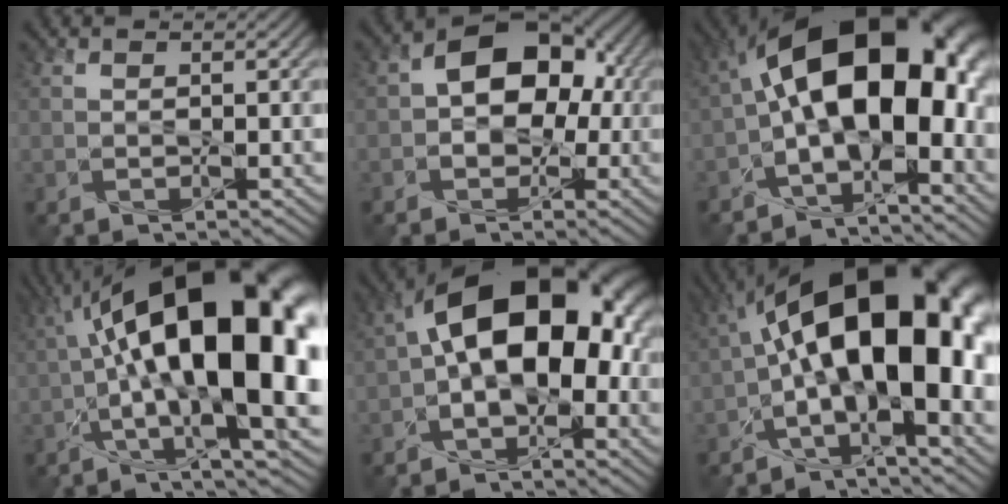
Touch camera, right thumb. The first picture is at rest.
{"total": 10.0, "force": [0.4, 7.2, 7.0], "torque": [-0.083, 0.009, -0.008]}
{"total": 19.3, "force": [-0.3, 10.6, 16.2], "torque": [-0.248, 0.005, -0.004]}
{"total": 21.1, "force": [1.0, 8.3, 19.4], "torque": [-0.305, 0.028, 0.004]}
{"total": 17.4, "force": [0.9, 10.3, 13.9], "torque": [-0.213, 0.013, 0.003]}
{"total": 19.8, "force": [0.0, 9.1, 17.5], "torque": [-0.268, 0.024, -0.004]}